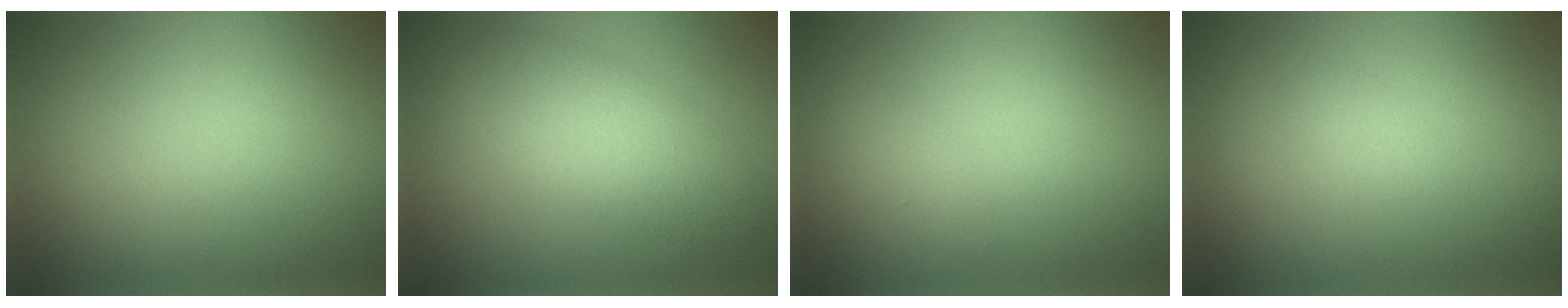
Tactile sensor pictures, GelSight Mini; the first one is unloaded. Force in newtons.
{"total": 5.1, "press": 5.1, "slide": 0.1}
{"total": 0.9, "press": 0.9, "slide": 0.2}
{"total": 0.6, "press": 0.5, "slide": 0.1}